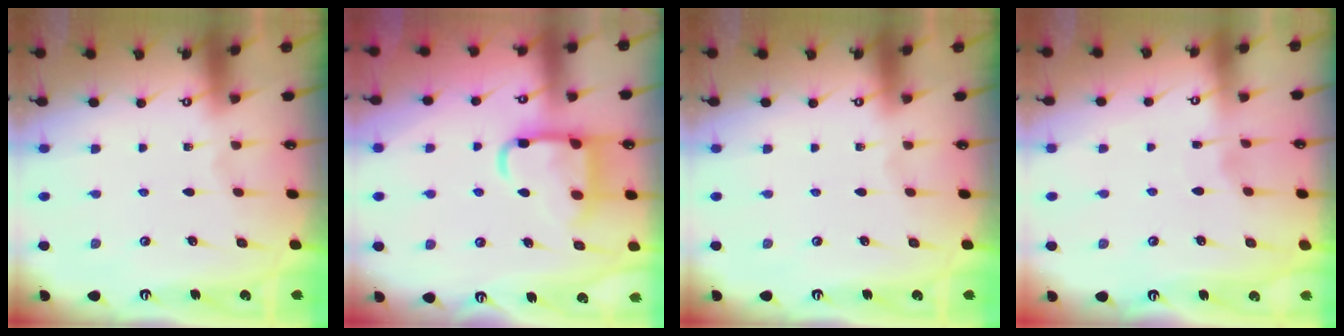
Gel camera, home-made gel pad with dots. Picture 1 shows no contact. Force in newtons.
{"total": 13.6, "press": 13.5, "slide": 1.5}
{"total": 0.0}
{"total": 2.4, "press": 2.4, "slide": 0.4}